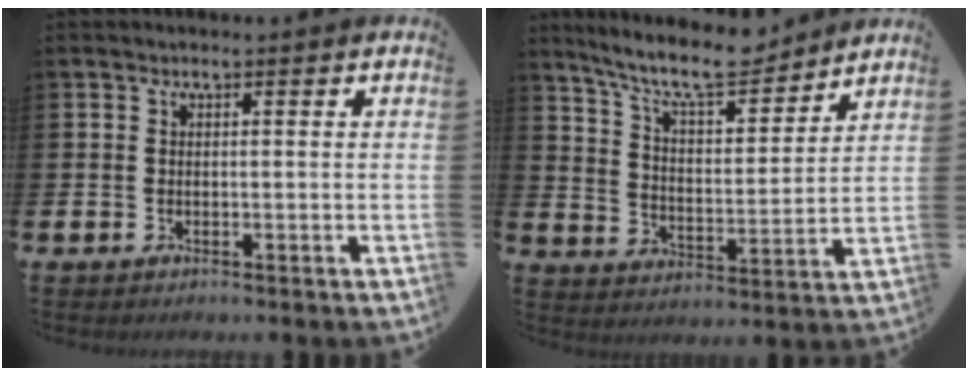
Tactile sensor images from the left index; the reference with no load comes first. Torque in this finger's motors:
{"motor_torque": [1.24, -0.90, 0.61, 0.19]}